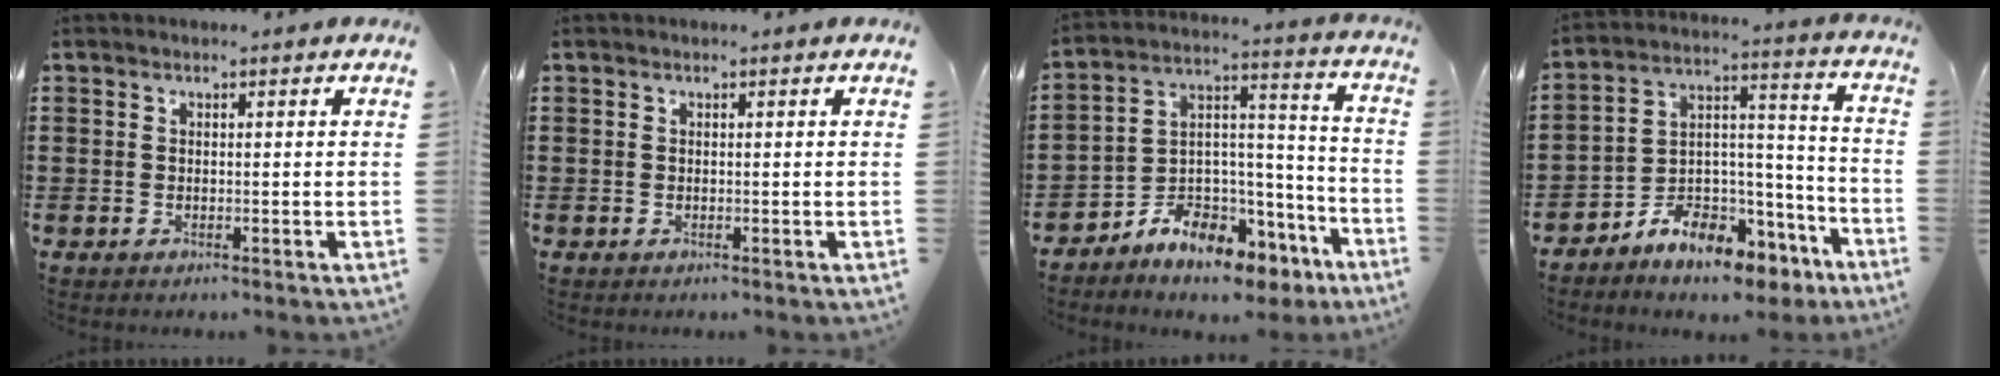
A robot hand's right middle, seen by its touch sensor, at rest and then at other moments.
{"total": 0.0}
{"total": 7.9, "force": [-6.8, 3.5, 1.8], "torque": [-0.034, 0.015, -0.125]}
{"total": 8.2, "force": [-7.0, 3.4, 2.4], "torque": [-0.040, 0.020, -0.131]}